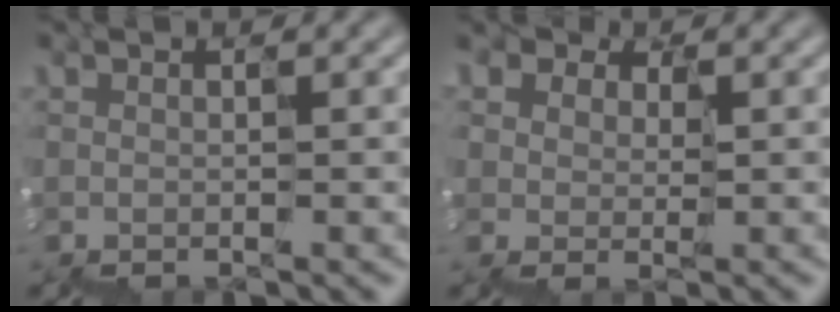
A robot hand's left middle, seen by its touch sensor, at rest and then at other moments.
{"total": 3.9, "force": [1.7, 3.0, 1.9], "torque": [-0.051, 0.004, 0.037]}